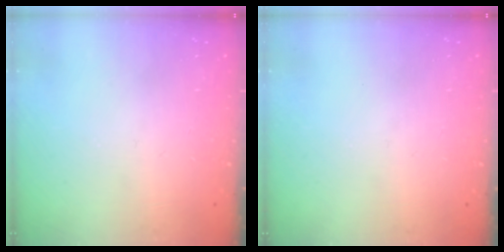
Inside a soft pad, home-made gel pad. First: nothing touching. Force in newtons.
{"total": 0.0}